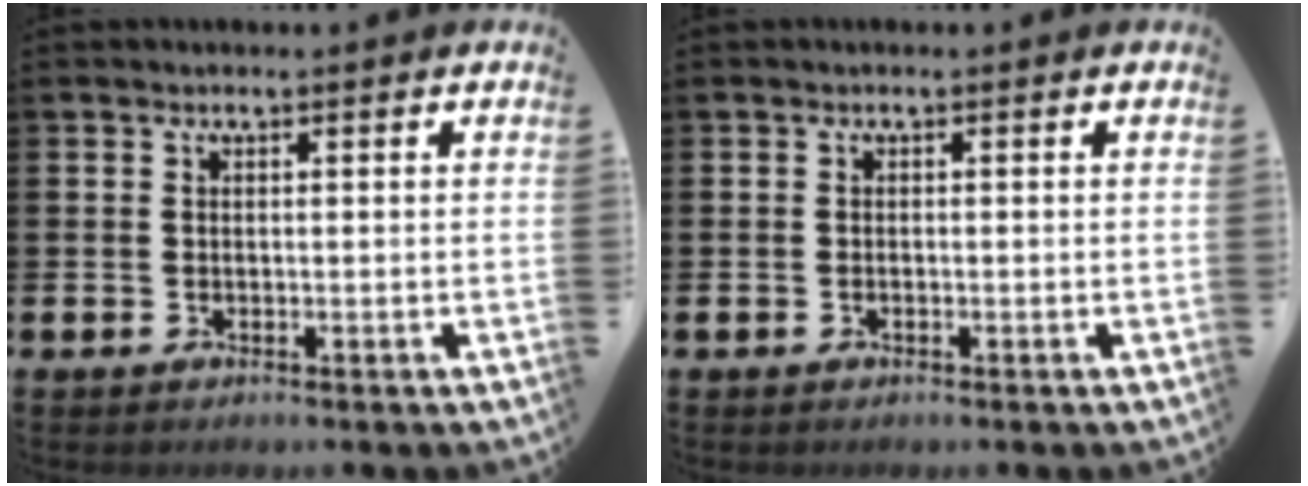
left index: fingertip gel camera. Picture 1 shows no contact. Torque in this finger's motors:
{"motor_torque": [-0.23, -0.06, -0.04, -0.01]}